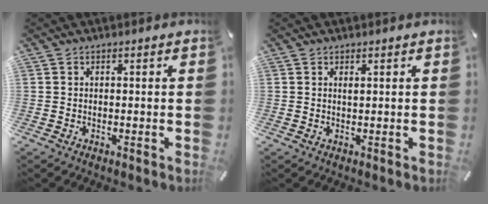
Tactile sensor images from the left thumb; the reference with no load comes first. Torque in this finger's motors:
{"motor_torque": [0.04, 0.02, -0.07, 0.02, 0.02]}